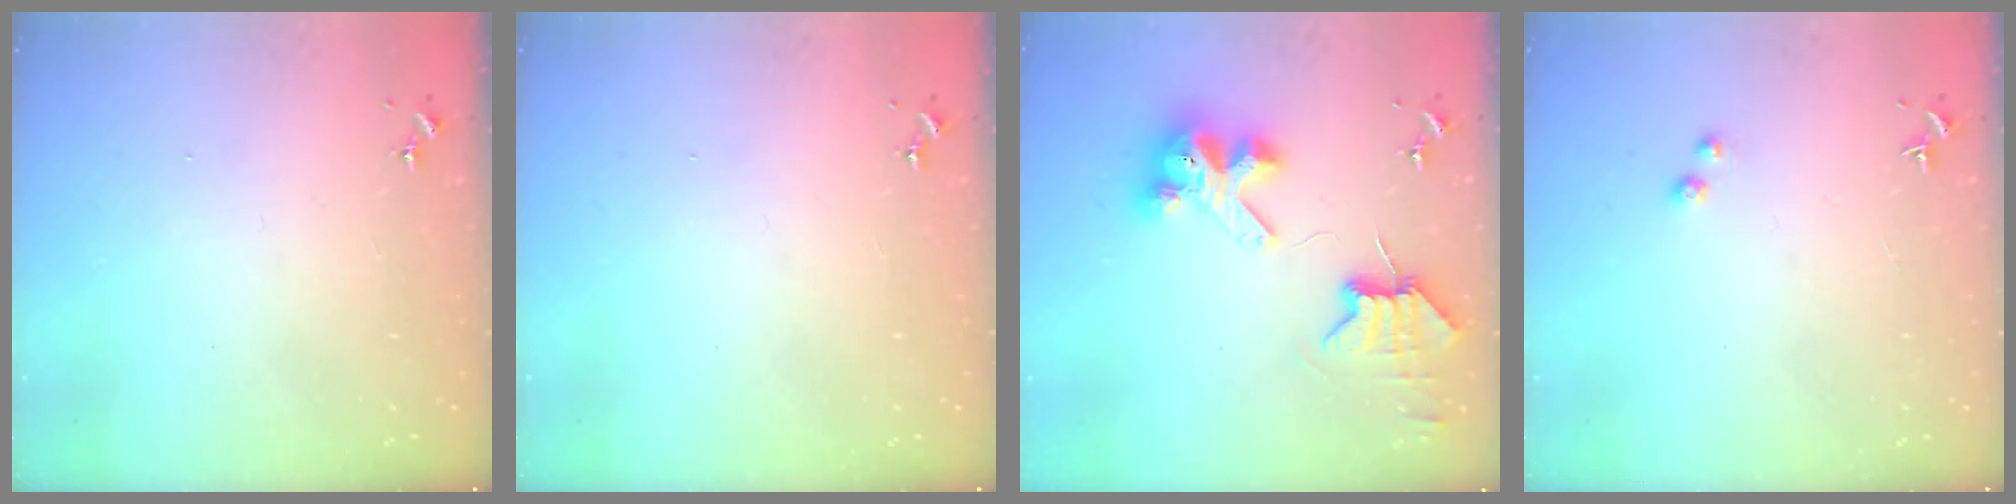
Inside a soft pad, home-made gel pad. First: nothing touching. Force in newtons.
{"total": 0.0}
{"total": 8.8, "press": 8.7, "slide": 1.2}
{"total": 1.0, "press": 1.0, "slide": 0.1}